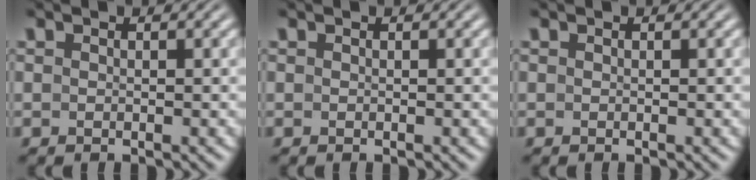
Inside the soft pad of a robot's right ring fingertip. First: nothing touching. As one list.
[{"total": 0.0}, {"total": 0.0}]